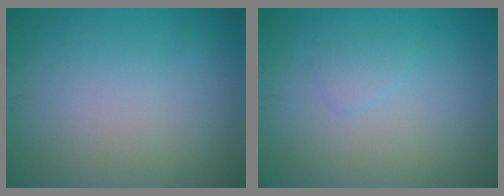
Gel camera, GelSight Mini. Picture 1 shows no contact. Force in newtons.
{"total": 0.9, "press": 0.9, "slide": 0.1}